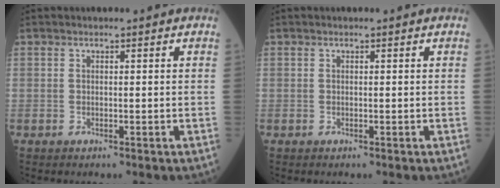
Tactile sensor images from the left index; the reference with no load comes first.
{"total": 0.0}